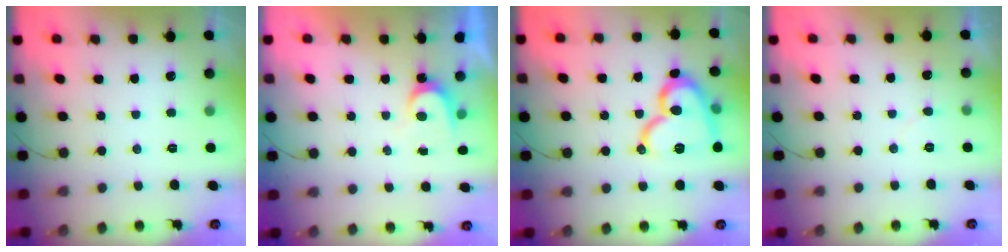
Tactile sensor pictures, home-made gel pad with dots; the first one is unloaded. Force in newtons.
{"total": 4.0, "press": 4.0, "slide": 0.3}
{"total": 17.1, "press": 17.0, "slide": 0.9}
{"total": 3.2, "press": 3.2, "slide": 0.3}